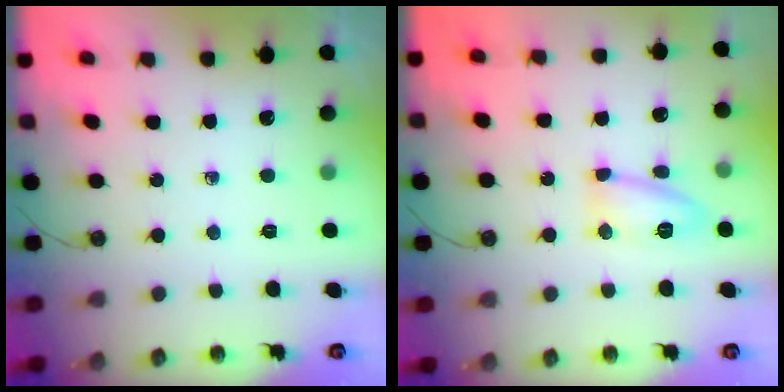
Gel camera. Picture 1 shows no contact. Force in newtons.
{"total": 9.3, "press": 9.3, "slide": 1.0}